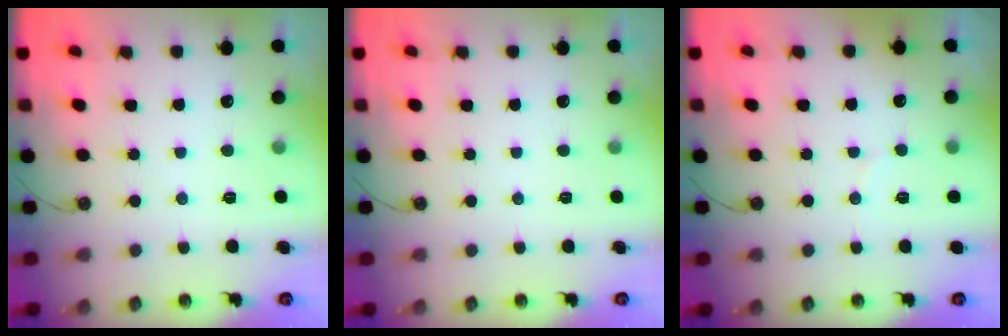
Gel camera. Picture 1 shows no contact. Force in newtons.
{"total": 0.0}
{"total": 2.6, "press": 2.6, "slide": 0.3}